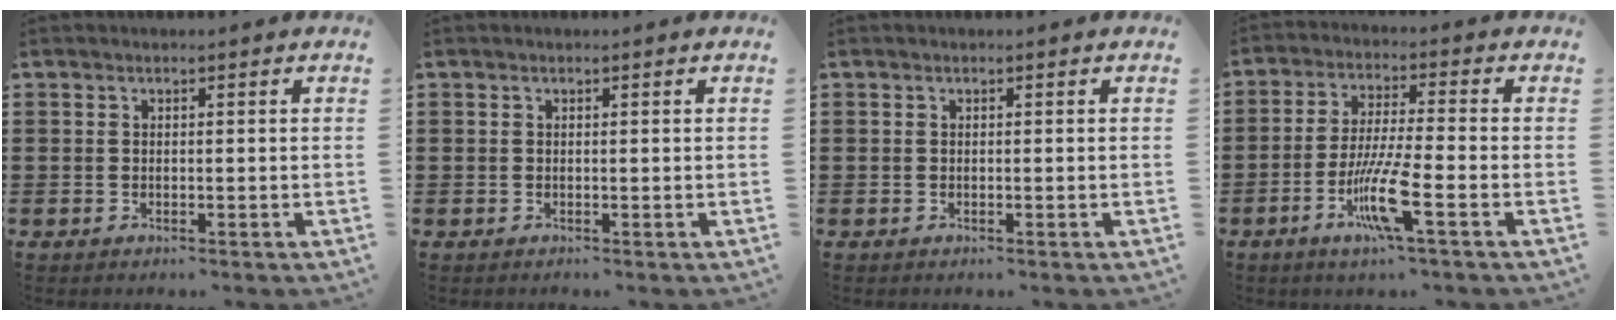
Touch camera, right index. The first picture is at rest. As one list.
[{"total": 0.0}, {"total": 0.0}, {"total": 9.1, "force": [-3.9, 0.8, 8.1], "torque": [-0.172, -0.015, -0.077]}]